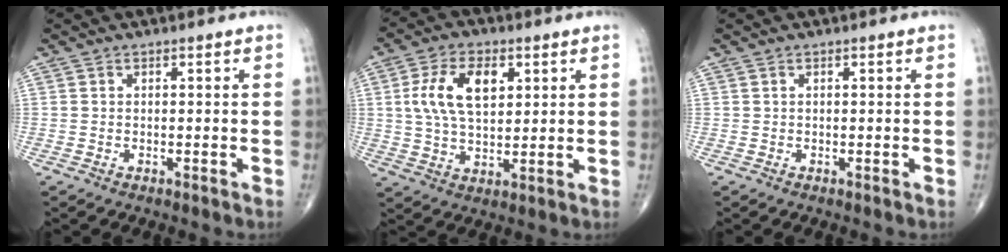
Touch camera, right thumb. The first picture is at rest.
{"total": 11.4, "force": [3.0, 6.4, 8.9], "torque": [-0.159, -0.002, 0.056]}
{"total": 0.0}